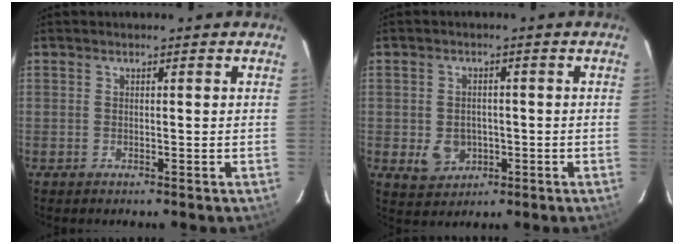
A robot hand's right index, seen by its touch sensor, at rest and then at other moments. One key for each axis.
{"total": 5.6, "fx": -1.3, "fy": 4.7, "fz": 2.7, "tx": -0.059, "ty": 0.002, "tz": -0.006}